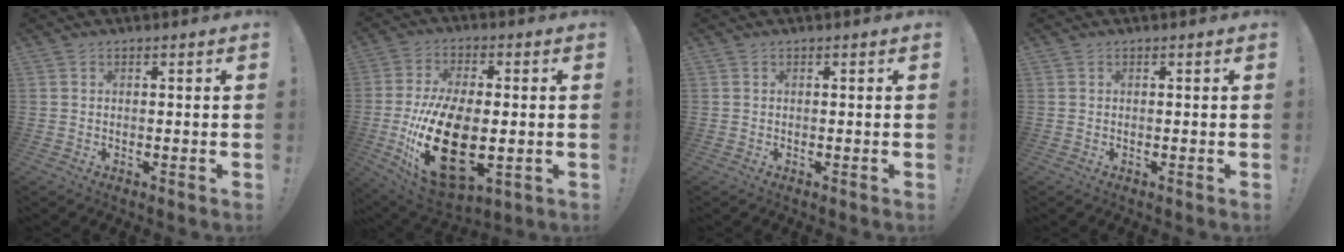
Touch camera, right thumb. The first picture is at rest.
{"total": 23.8, "force": [-4.1, 13.0, 19.6], "torque": [-0.385, 0.003, -0.053]}
{"total": 0.0}
{"total": 0.0}